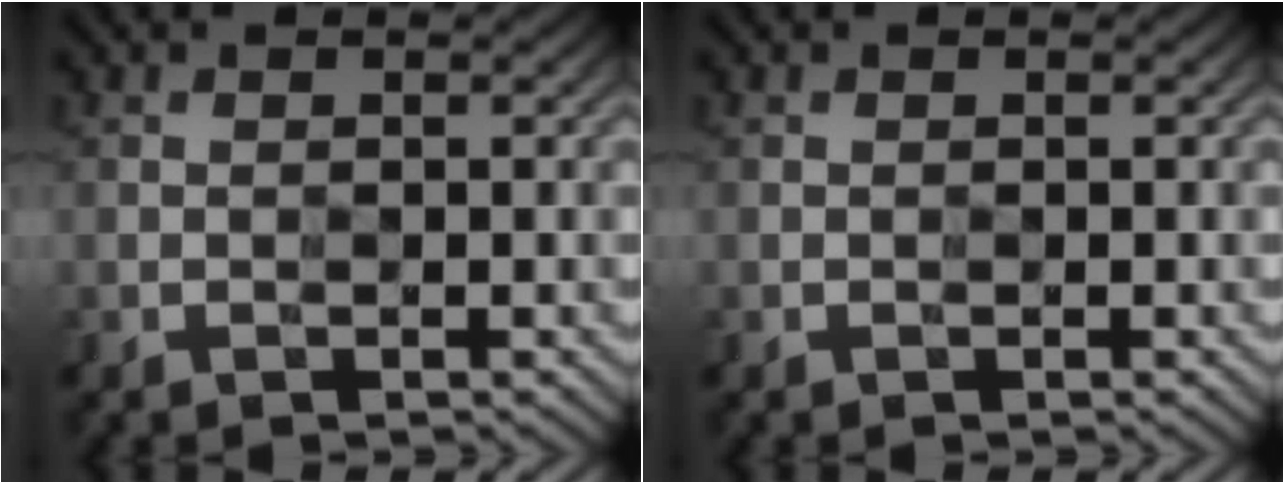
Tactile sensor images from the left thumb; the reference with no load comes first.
{"total": 0.0}